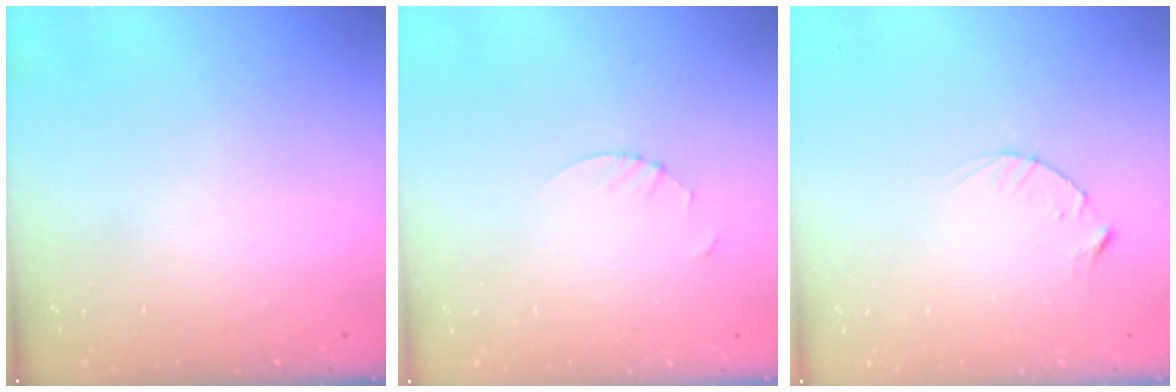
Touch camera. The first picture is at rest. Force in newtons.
{"total": 2.7, "press": 2.7, "slide": 0.3}
{"total": 2.8, "press": 2.8, "slide": 0.4}